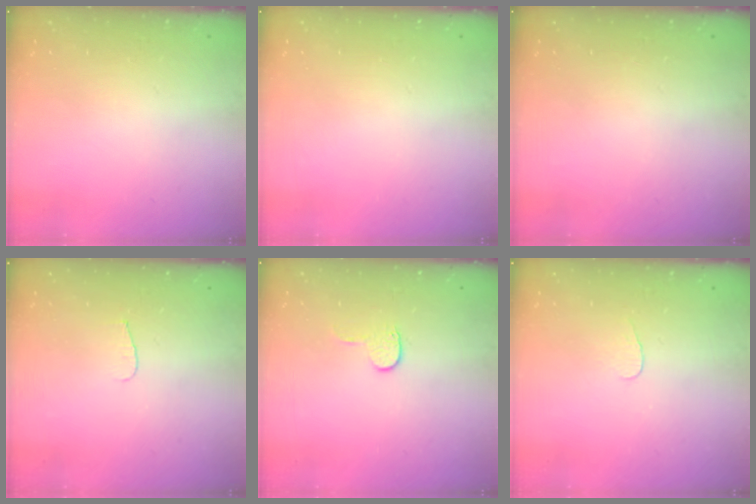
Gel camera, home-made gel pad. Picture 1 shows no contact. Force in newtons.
{"total": 0.0}
{"total": 0.0}
{"total": 3.4, "press": 3.4, "slide": 0.3}
{"total": 4.7, "press": 4.7, "slide": 0.5}
{"total": 2.8, "press": 2.7, "slide": 0.3}